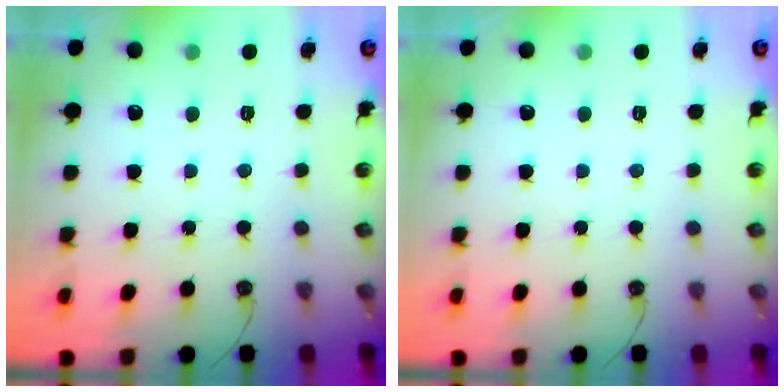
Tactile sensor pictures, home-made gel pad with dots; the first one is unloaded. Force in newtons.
{"total": 0.0}